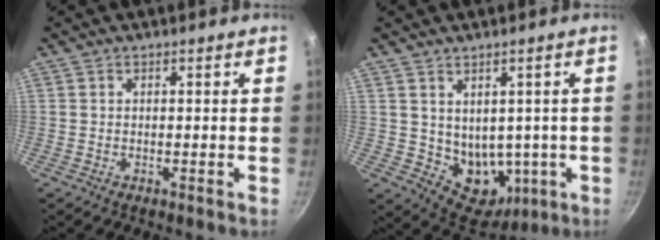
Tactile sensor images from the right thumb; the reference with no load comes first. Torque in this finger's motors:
{"motor_torque": [-0.56, 0.75, 0.36, 0.64, 0.01]}